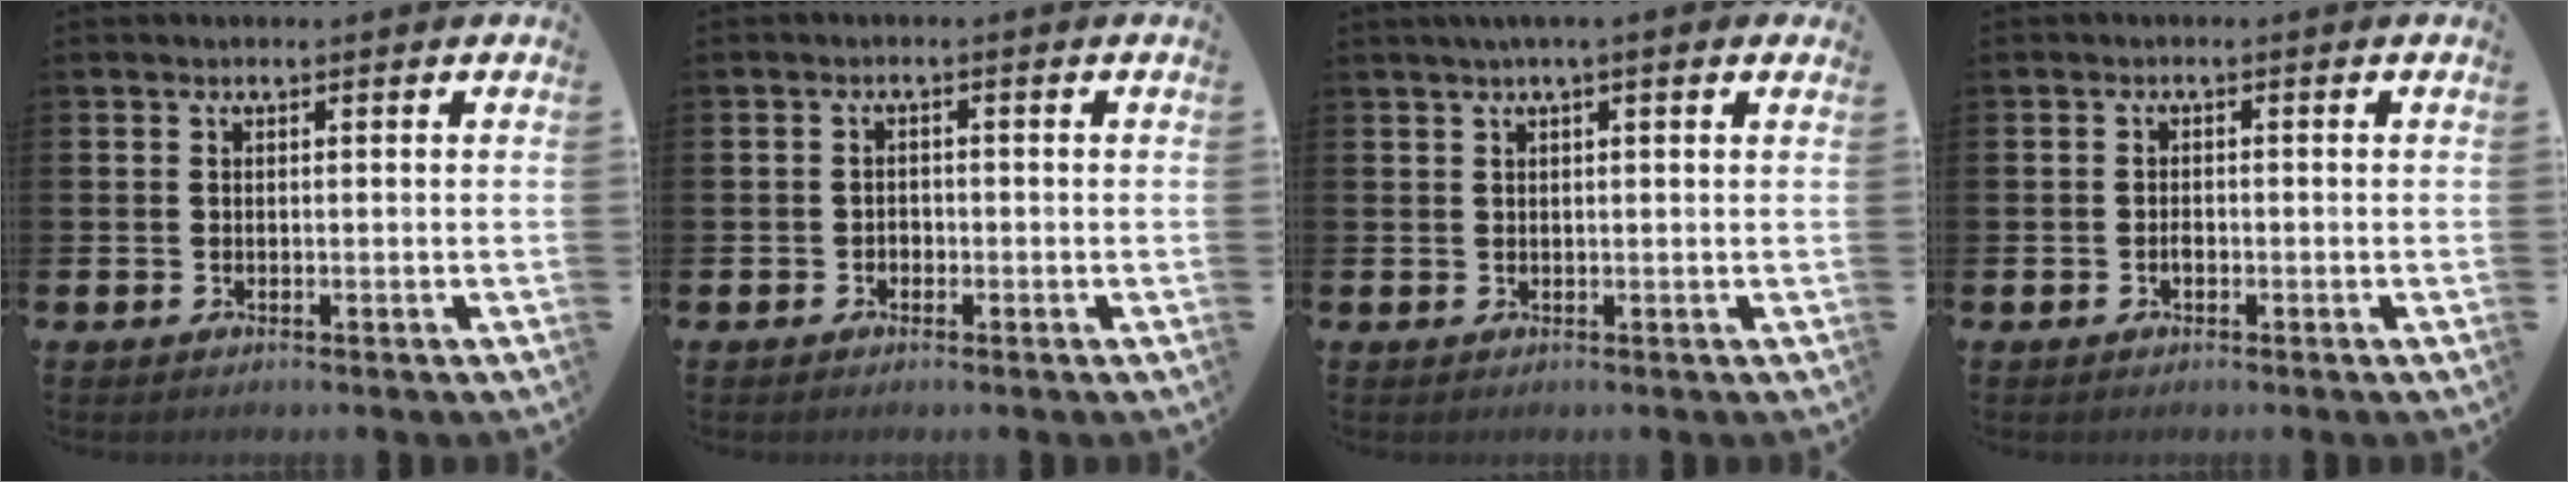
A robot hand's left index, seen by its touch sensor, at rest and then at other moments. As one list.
[{"total": 1.2, "force": [-0.7, 1.0, 0.2], "torque": [-0.004, 0.001, -0.016]}, {"total": 2.2, "force": [1.5, 0.0, 1.5], "torque": [-0.031, 0.005, 0.027]}, {"total": 1.1, "force": [-0.4, 0.7, 0.7], "torque": [-0.011, -0.001, -0.008]}]